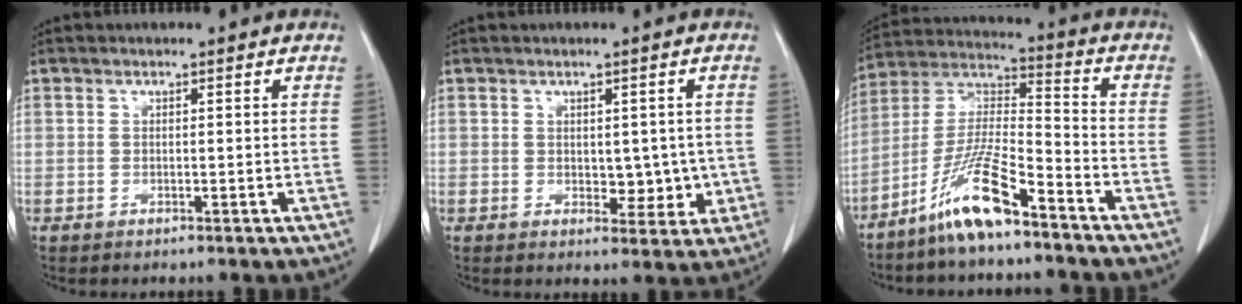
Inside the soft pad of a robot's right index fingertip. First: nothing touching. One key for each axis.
{"total": 4.4, "fx": 0.0, "fy": 2.8, "fz": 3.5, "tx": -0.029, "ty": 0.001, "tz": 0.011}
{"total": 12.1, "fx": -8.3, "fy": 1.1, "fz": 8.7, "tx": -0.183, "ty": -0.008, "tz": -0.163}